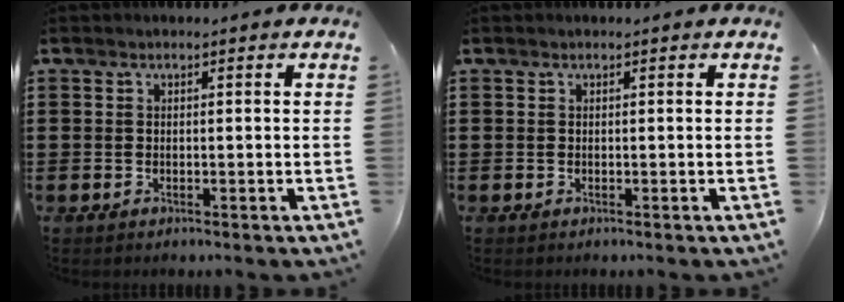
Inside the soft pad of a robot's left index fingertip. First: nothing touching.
{"total": 0.0}